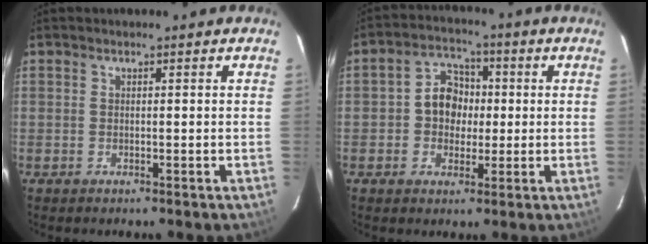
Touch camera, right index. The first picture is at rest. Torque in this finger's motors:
{"motor_torque": [0.14, -0.05, 0.13, 0.06]}